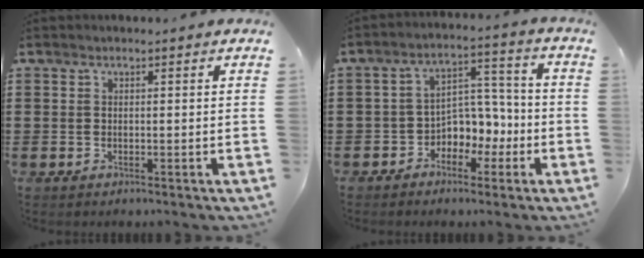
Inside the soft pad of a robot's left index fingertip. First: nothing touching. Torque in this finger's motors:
{"motor_torque": [0.20, 0.19, 0.19, 0.05]}